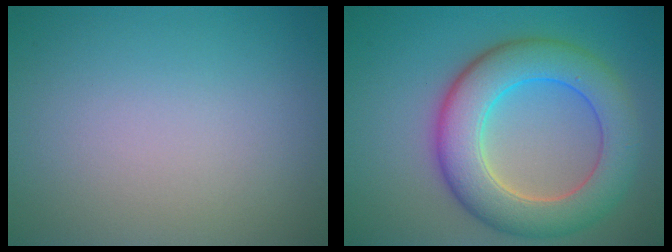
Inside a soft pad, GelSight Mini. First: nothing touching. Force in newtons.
{"total": 8.3, "press": 8.3, "slide": 0.2}